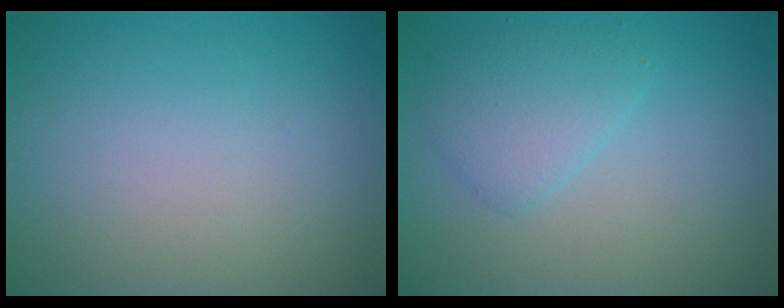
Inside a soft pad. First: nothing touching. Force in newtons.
{"total": 2.6, "press": 2.6, "slide": 0.1}